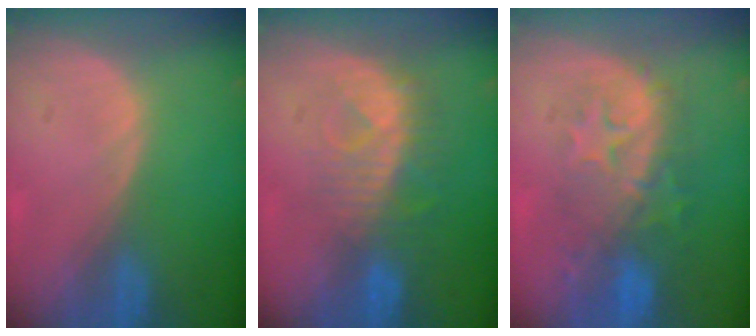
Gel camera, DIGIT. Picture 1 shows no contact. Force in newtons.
{"total": 8.1, "press": 7.5, "slide": 3.1}
{"total": 9.2, "press": 8.8, "slide": 2.5}